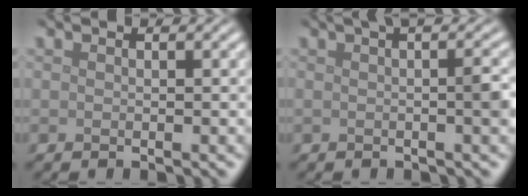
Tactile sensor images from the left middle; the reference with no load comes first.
{"total": 3.7, "force": [0.4, 1.0, 3.6], "torque": [-0.036, 0.010, 0.002]}